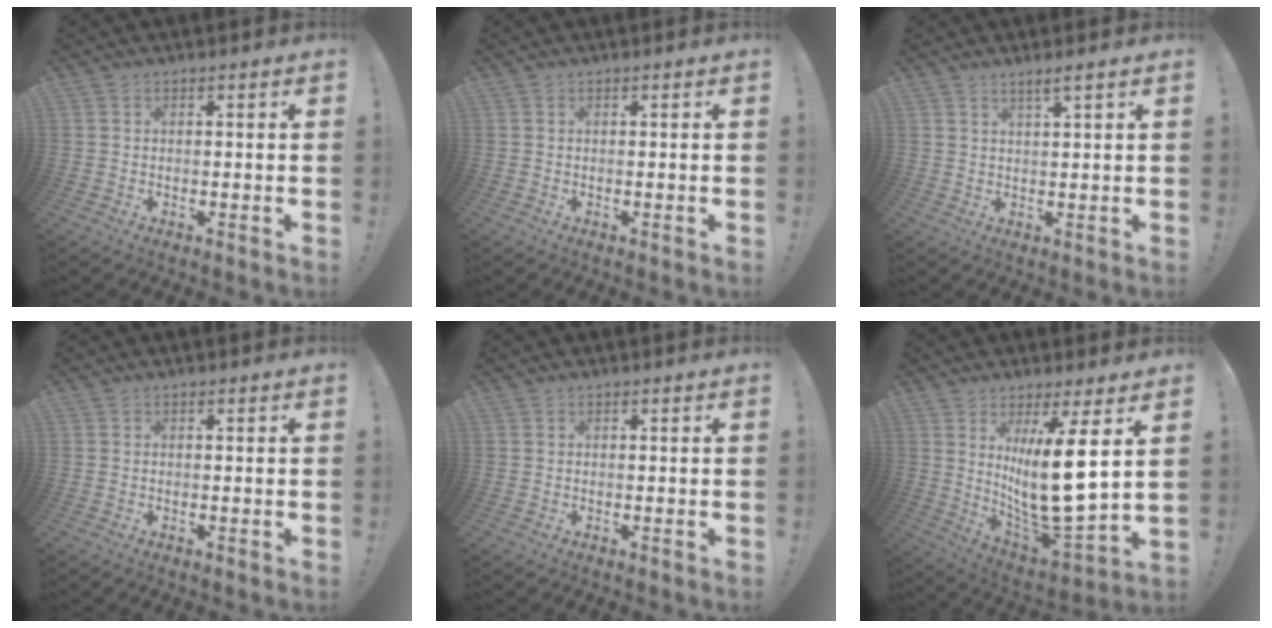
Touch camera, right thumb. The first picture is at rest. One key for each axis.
{"total": 0.0}
{"total": 3.1, "fx": 2.1, "fy": -0.1, "fz": 2.2, "tx": -0.038, "ty": -0.008, "tz": 0.034}
{"total": 0.0}
{"total": 0.0}
{"total": 18.9, "fx": 4.9, "fy": 4.7, "fz": 17.6, "tx": -0.297, "ty": -0.057, "tz": 0.076}